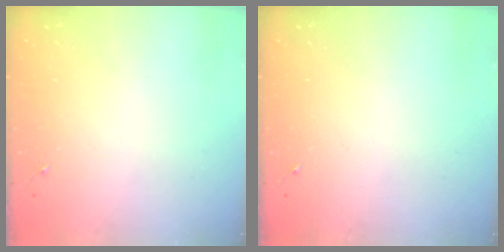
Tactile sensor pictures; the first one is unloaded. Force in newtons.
{"total": 0.0}